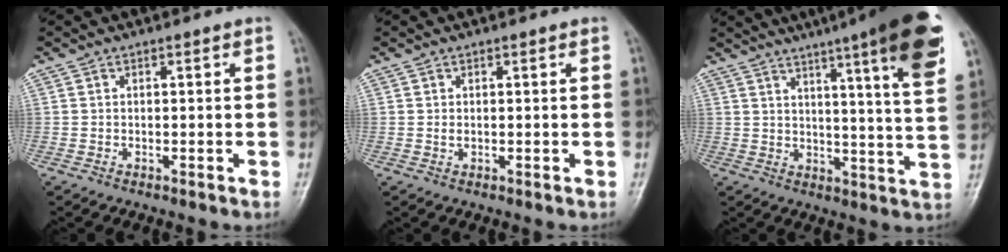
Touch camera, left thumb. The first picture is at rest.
{"total": 0.9, "force": [0.2, 0.6, 0.7], "torque": [-0.010, 0.000, 0.004]}
{"total": 20.3, "force": [12.1, 1.9, 16.2], "torque": [-0.207, -0.036, 0.148]}